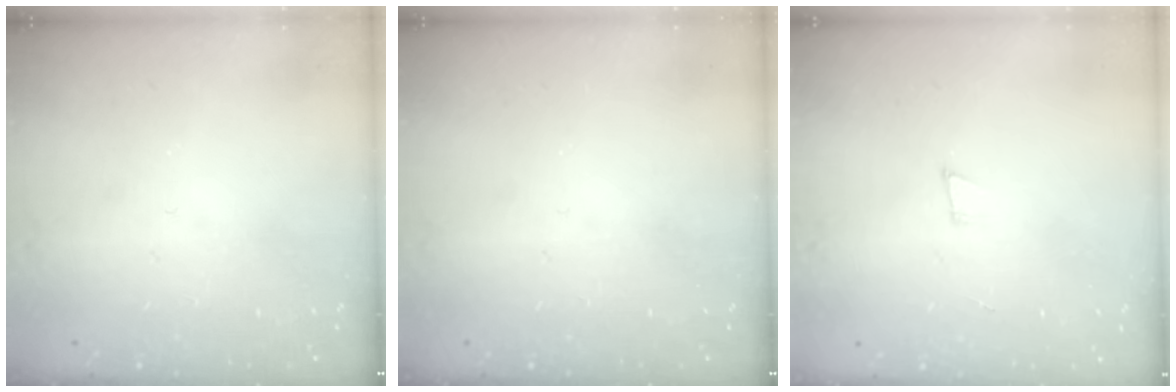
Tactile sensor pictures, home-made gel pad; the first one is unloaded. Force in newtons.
{"total": 0.0}
{"total": 3.3, "press": 1.9, "slide": 2.7}